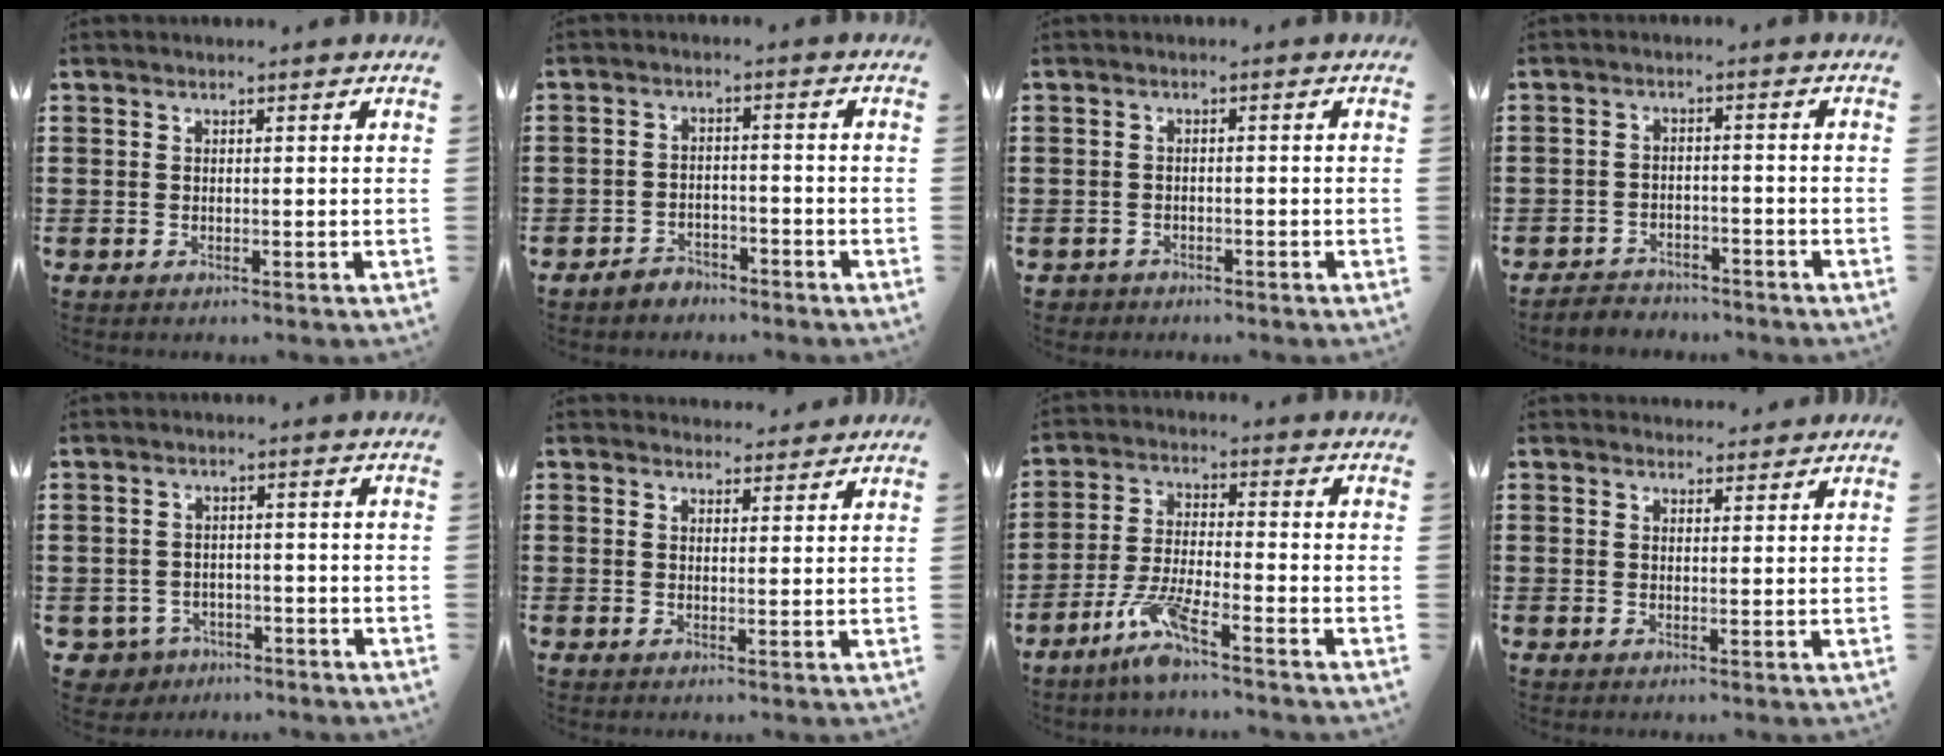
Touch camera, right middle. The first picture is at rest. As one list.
[{"total": 2.9, "force": [-2.8, 0.8, -0.2], "torque": [-0.004, 0.002, -0.061]}, {"total": 1.5, "force": [-1.3, 0.6, -0.2], "torque": [0.000, 0.001, -0.032]}, {"total": 3.0, "force": [-2.9, 0.7, -0.3], "torque": [-0.002, 0.000, -0.066]}, {"total": 3.0, "force": [-2.6, 1.5, 0.0], "torque": [-0.017, -0.003, -0.058]}, {"total": 2.5, "force": [2.4, 0.6, 0.0], "torque": [0.002, -0.004, 0.045]}, {"total": 7.1, "force": [-5.1, 0.7, 4.9], "torque": [-0.111, -0.007, -0.098]}, {"total": 2.0, "force": [2.0, 0.6, 0.0], "torque": [0.003, -0.001, 0.037]}]